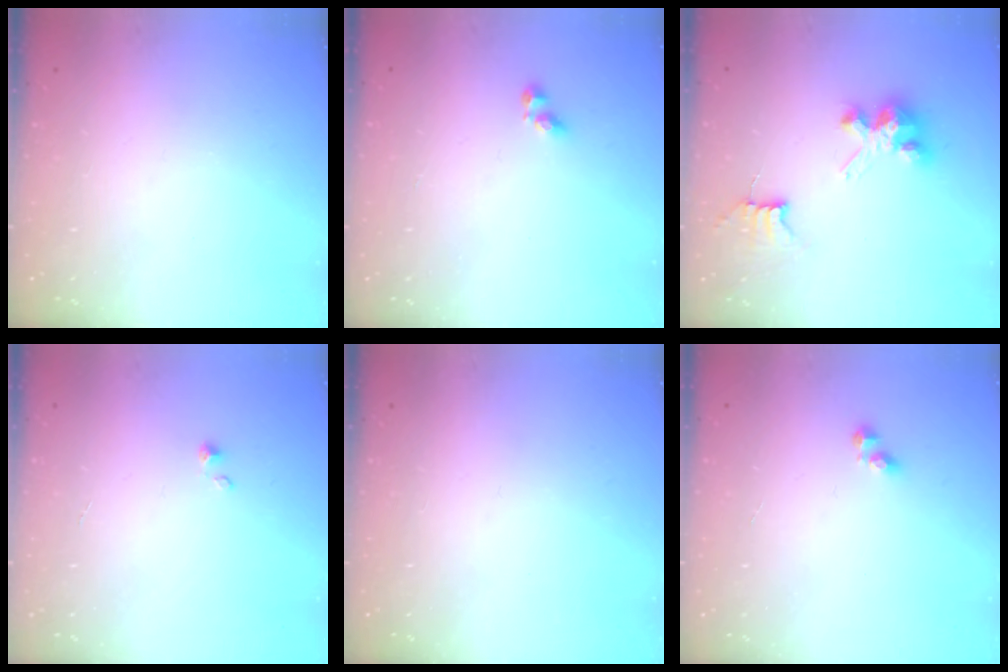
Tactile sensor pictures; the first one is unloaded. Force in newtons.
{"total": 2.7, "press": 2.7, "slide": 0.3}
{"total": 7.5, "press": 7.5, "slide": 0.5}
{"total": 0.6, "press": 0.6, "slide": 0.1}
{"total": 0.0}
{"total": 2.1, "press": 2.1, "slide": 0.3}